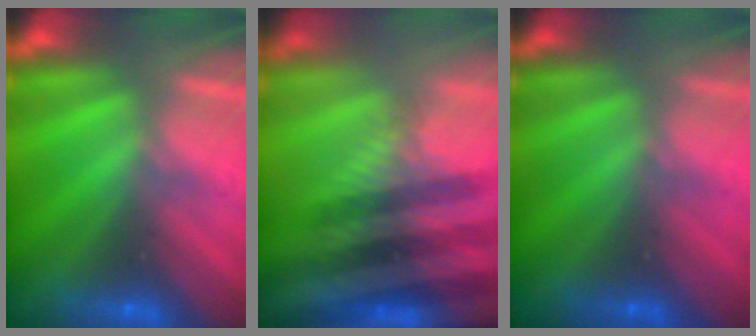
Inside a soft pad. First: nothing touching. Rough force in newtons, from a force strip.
{"total": 3.6}
{"total": 2.4}